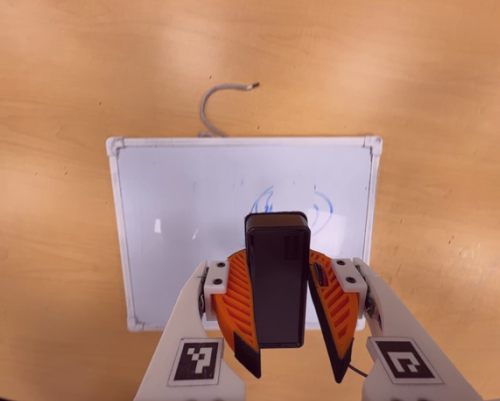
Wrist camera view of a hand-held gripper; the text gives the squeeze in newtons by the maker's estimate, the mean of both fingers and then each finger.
{"total": 9.3, "left": 9.0, "right": 9.7}